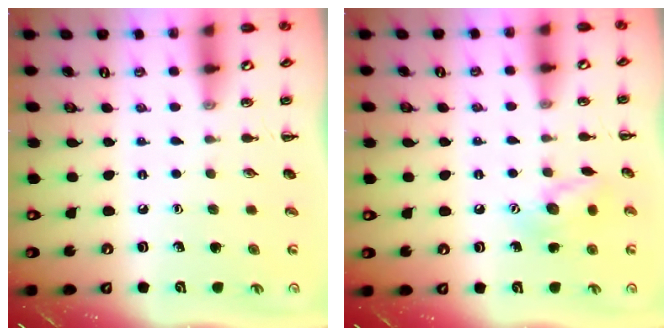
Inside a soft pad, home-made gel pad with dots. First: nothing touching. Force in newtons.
{"total": 9.8, "press": 9.7, "slide": 0.6}